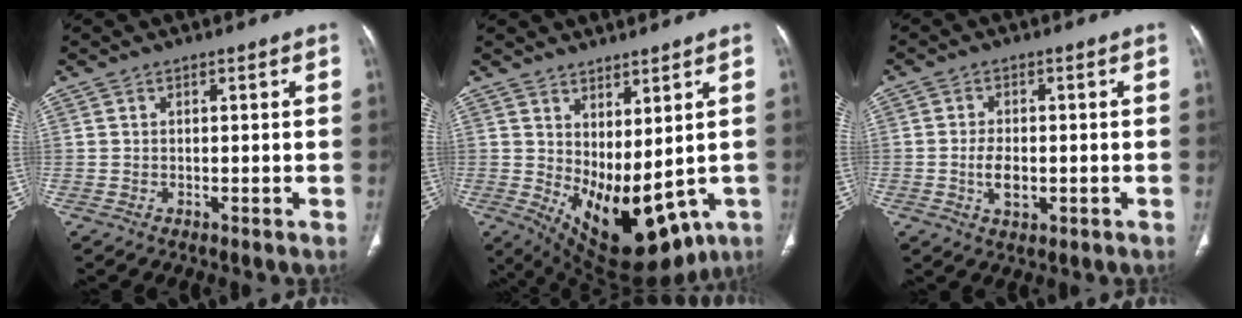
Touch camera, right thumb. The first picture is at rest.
{"total": 16.0, "force": [-0.9, 8.1, 13.7], "torque": [-0.202, -0.022, 0.025]}
{"total": 4.4, "force": [-0.9, 2.7, 3.3], "torque": [-0.053, 0.002, -0.013]}